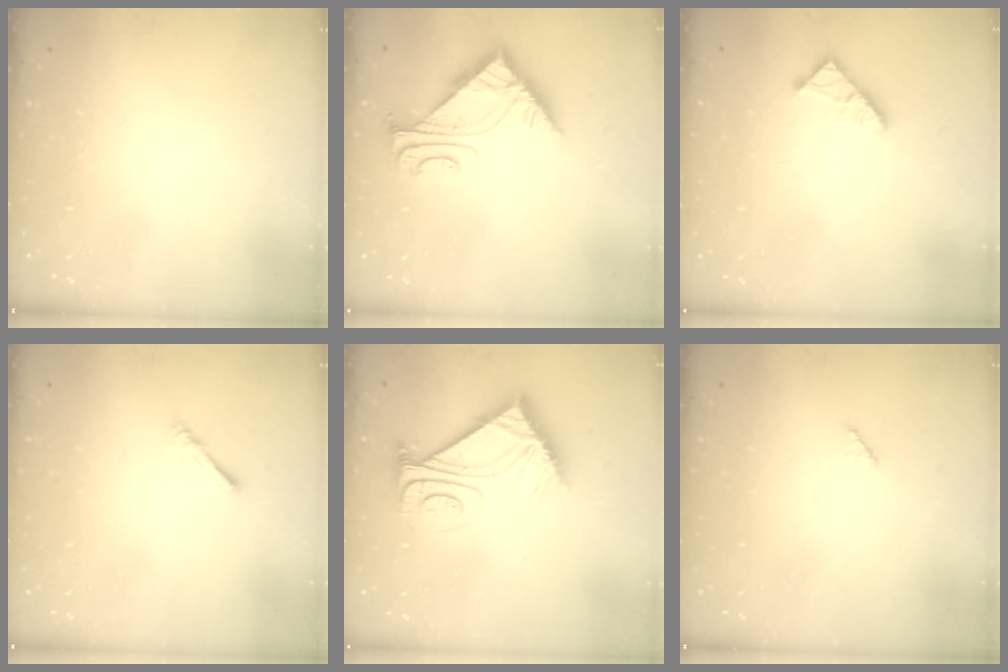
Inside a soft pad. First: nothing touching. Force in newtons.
{"total": 4.9, "press": 4.8, "slide": 0.8}
{"total": 4.4, "press": 4.4, "slide": 0.6}
{"total": 1.4, "press": 1.3, "slide": 0.3}
{"total": 10.5, "press": 10.5, "slide": 0.8}
{"total": 3.2, "press": 3.2, "slide": 0.4}